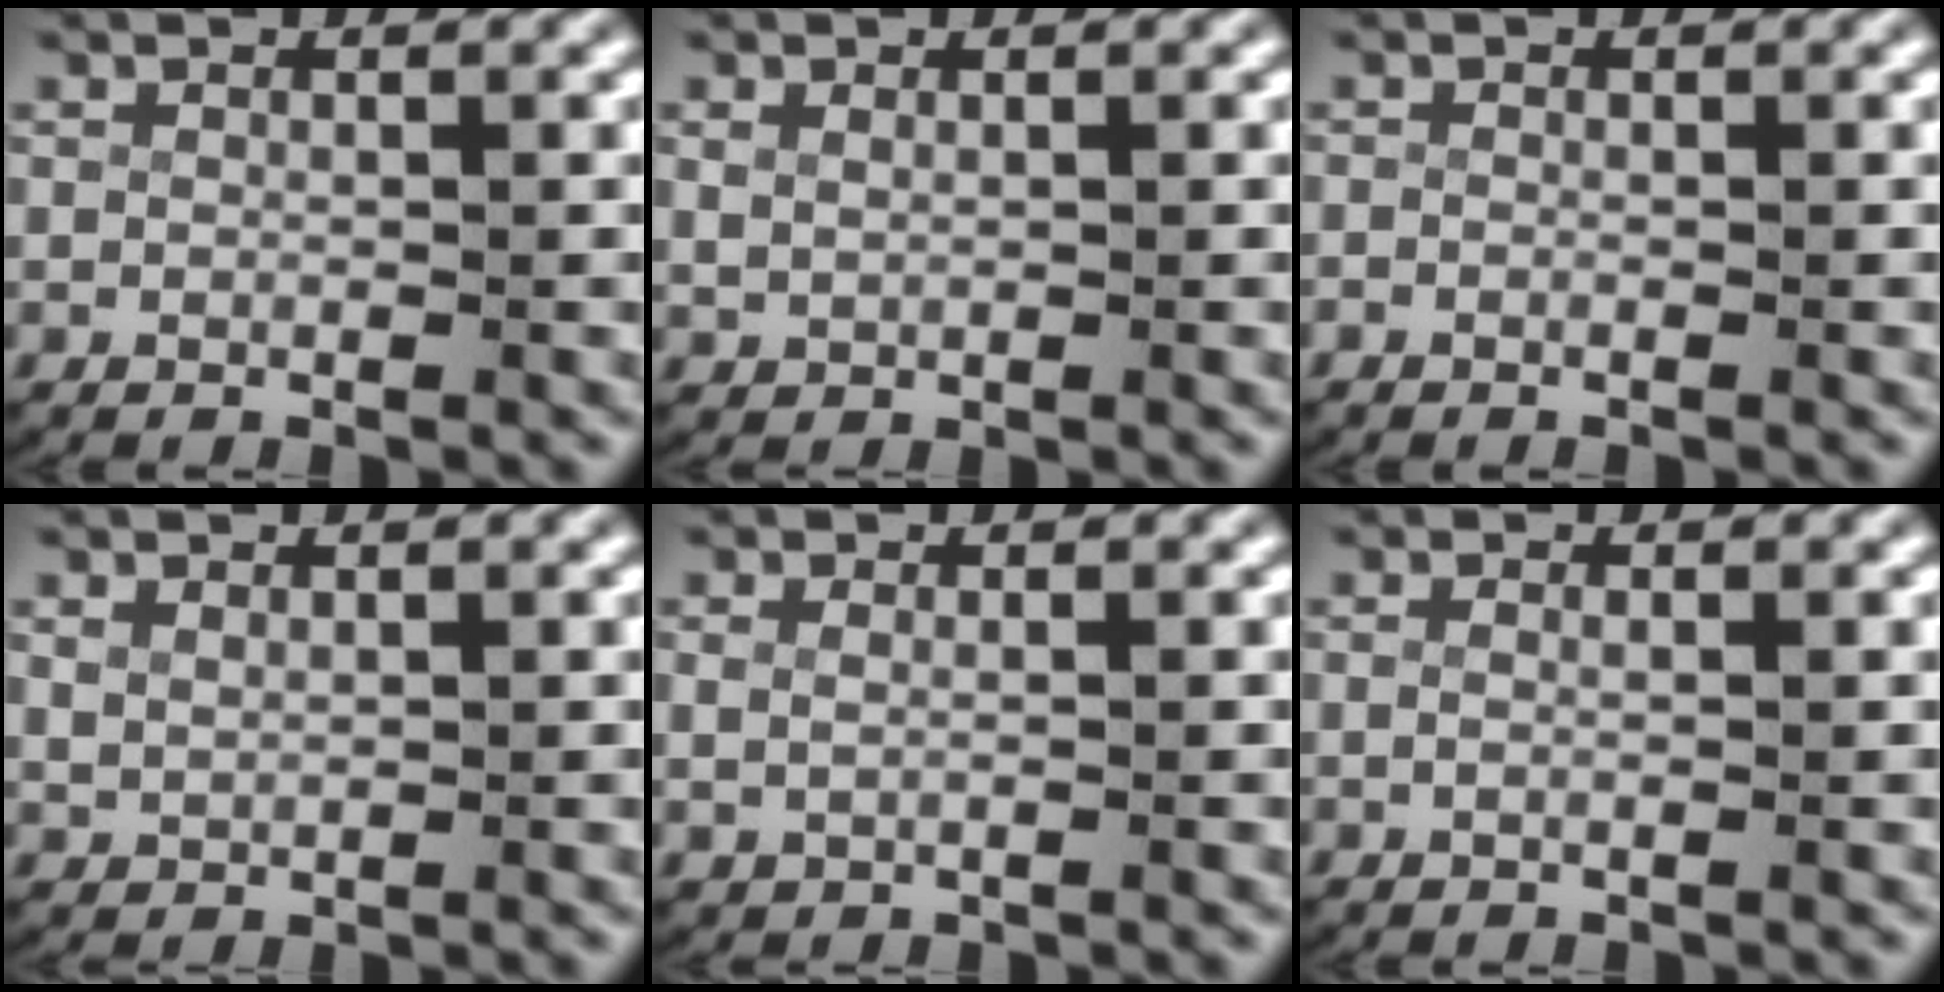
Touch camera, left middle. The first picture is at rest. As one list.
[{"total": 0.8, "force": [0.5, 0.4, 0.4], "torque": [-0.015, -0.002, 0.019]}, {"total": 1.0, "force": [-0.8, 0.6, 0.2], "torque": [-0.012, -0.004, -0.014]}, {"total": 0.9, "force": [0.8, 0.4, 0.3], "torque": [-0.011, -0.003, 0.025]}, {"total": 1.0, "force": [0.3, 0.5, 0.9], "torque": [-0.025, -0.005, 0.011]}, {"total": 0.7, "force": [-0.2, -0.2, 0.7], "torque": [-0.019, -0.008, 0.001]}]